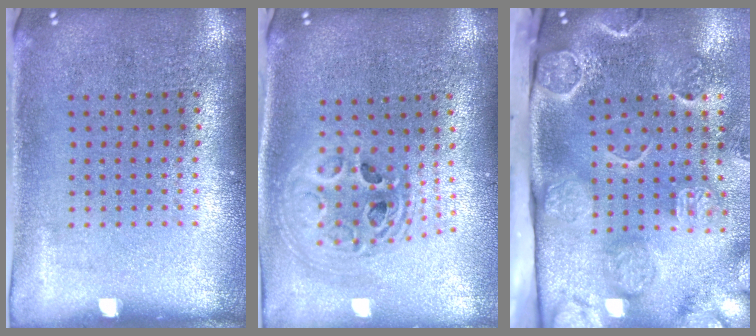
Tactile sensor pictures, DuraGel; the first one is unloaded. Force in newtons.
{"total": 2.1, "press": 1.7, "slide": 1.3}
{"total": 4.6, "press": 3.4, "slide": 3.1}